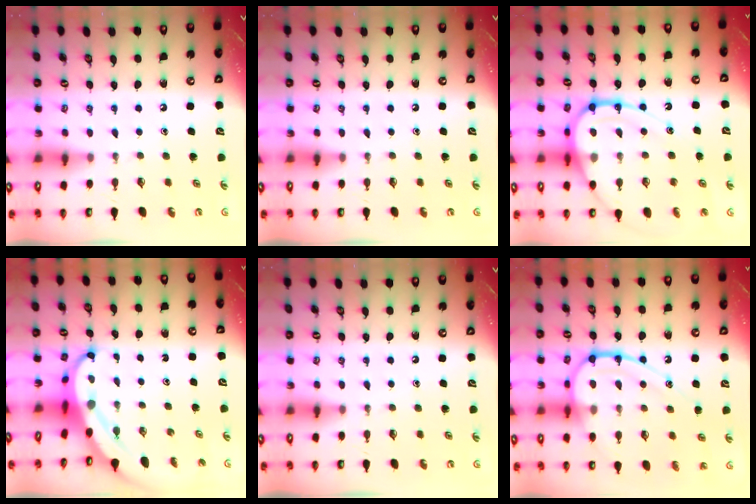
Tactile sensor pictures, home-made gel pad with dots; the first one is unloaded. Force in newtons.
{"total": 0.0}
{"total": 17.7, "press": 17.6, "slide": 1.9}
{"total": 6.8, "press": 6.8, "slide": 0.7}
{"total": 0.0}
{"total": 16.6, "press": 16.5, "slide": 1.4}